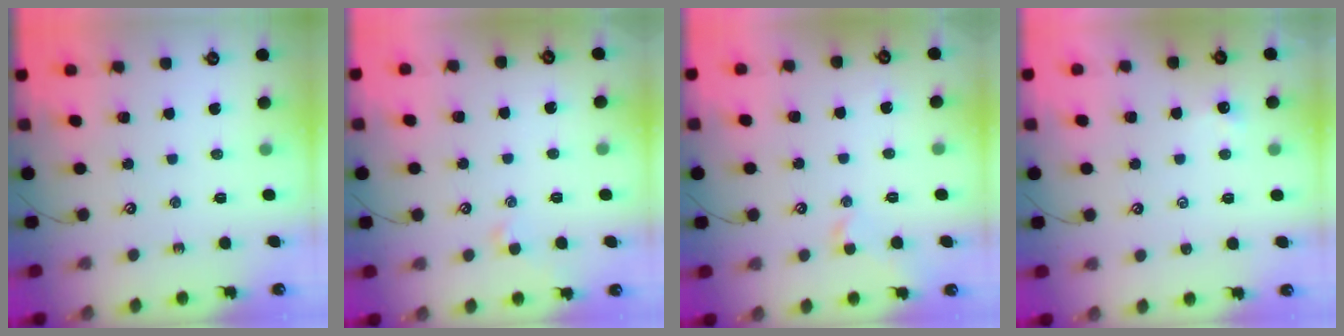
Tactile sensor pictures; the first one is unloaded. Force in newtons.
{"total": 0.0}
{"total": 1.4, "press": 1.2, "slide": 0.7}
{"total": 0.0}